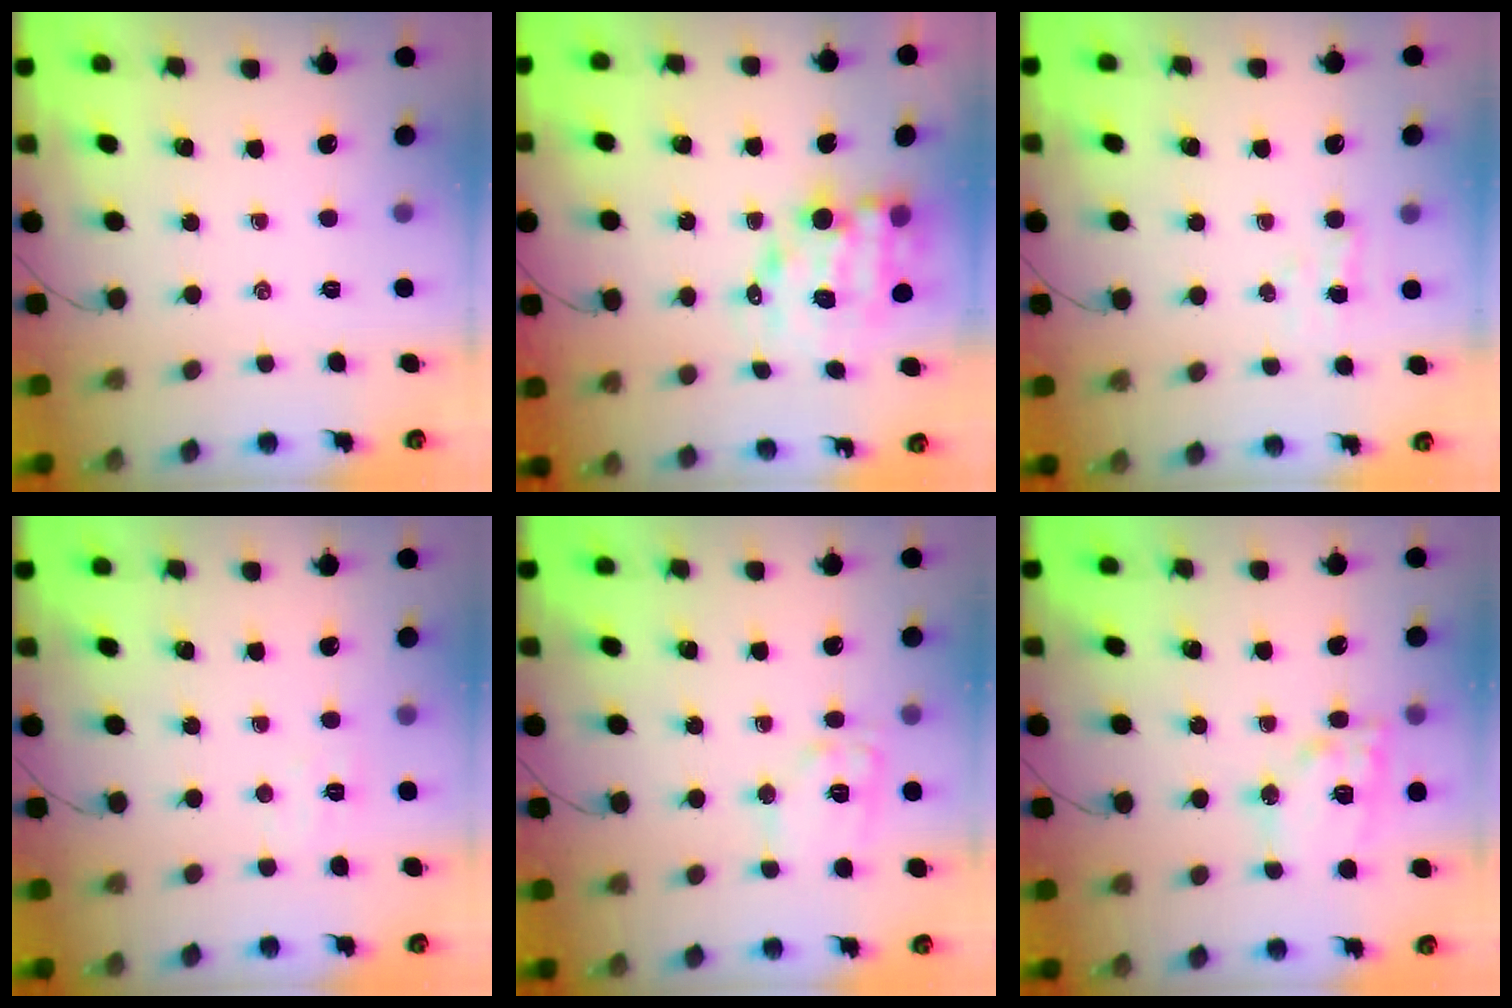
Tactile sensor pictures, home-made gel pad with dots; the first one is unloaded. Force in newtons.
{"total": 9.4, "press": 9.0, "slide": 2.7}
{"total": 2.5, "press": 2.3, "slide": 0.8}
{"total": 3.3, "press": 3.2, "slide": 0.9}
{"total": 10.4, "press": 10.4, "slide": 0.4}
{"total": 14.3, "press": 14.1, "slide": 2.6}